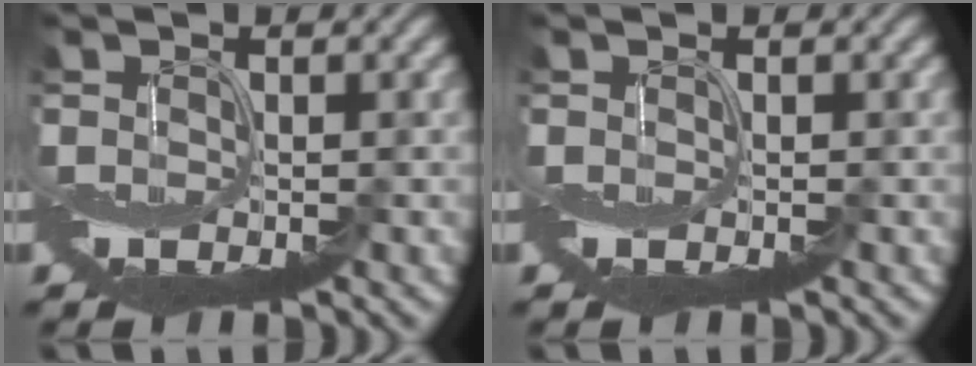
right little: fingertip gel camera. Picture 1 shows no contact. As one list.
[{"total": 0.0}]